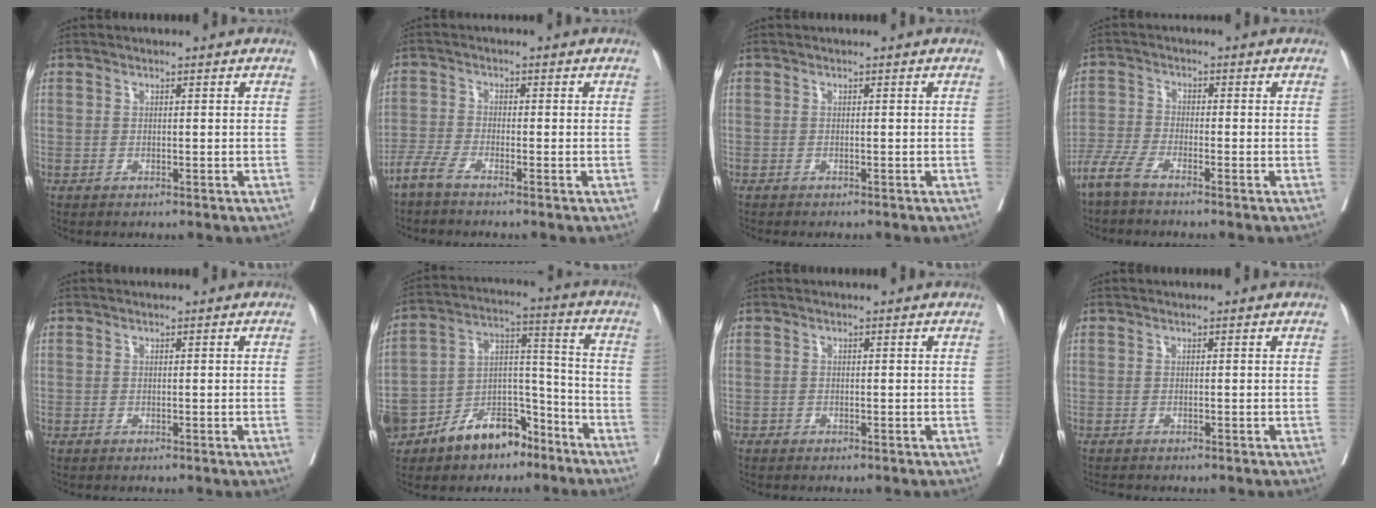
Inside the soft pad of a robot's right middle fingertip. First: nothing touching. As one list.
[{"total": 2.7, "force": [-2.3, -0.1, 1.4], "torque": [-0.038, -0.005, -0.054]}, {"total": 1.5, "force": [-1.3, 0.2, 0.6], "torque": [-0.005, 0.000, -0.017]}, {"total": 3.8, "force": [-3.2, 0.2, 1.9], "torque": [-0.050, -0.008, -0.073]}, {"total": 0.0}, {"total": 19.4, "force": [-12.4, 11.0, 10.1], "torque": [-0.226, 0.029, -0.206]}, {"total": 0.0}, {"total": 0.8, "force": [-0.8, 0.1, 0.1], "torque": [-0.004, -0.002, -0.013]}]